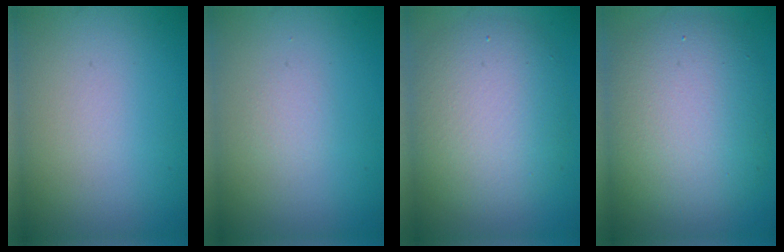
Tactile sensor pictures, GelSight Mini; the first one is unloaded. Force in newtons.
{"total": 0.7, "press": 0.7, "slide": 0.1}
{"total": 6.5, "press": 6.5, "slide": 0.6}
{"total": 8.7, "press": 8.6, "slide": 0.8}